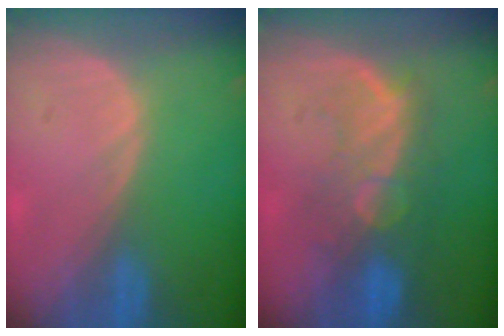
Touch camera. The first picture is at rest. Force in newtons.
{"total": 9.6, "press": 8.5, "slide": 4.6}